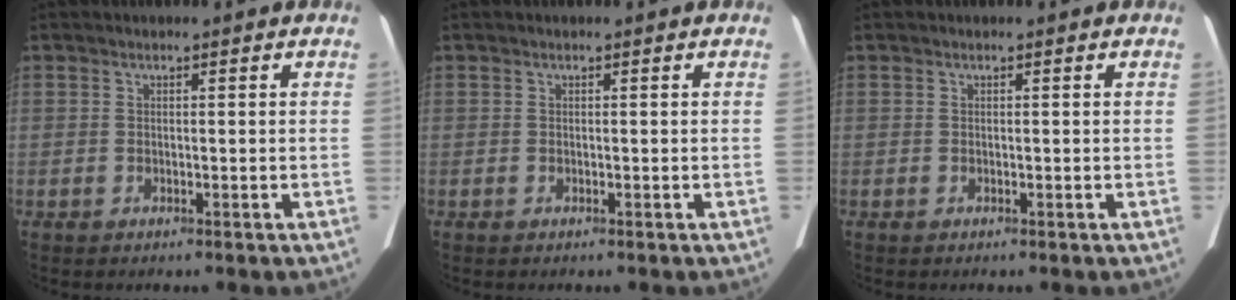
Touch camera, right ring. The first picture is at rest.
{"total": 0.0}
{"total": 0.0}